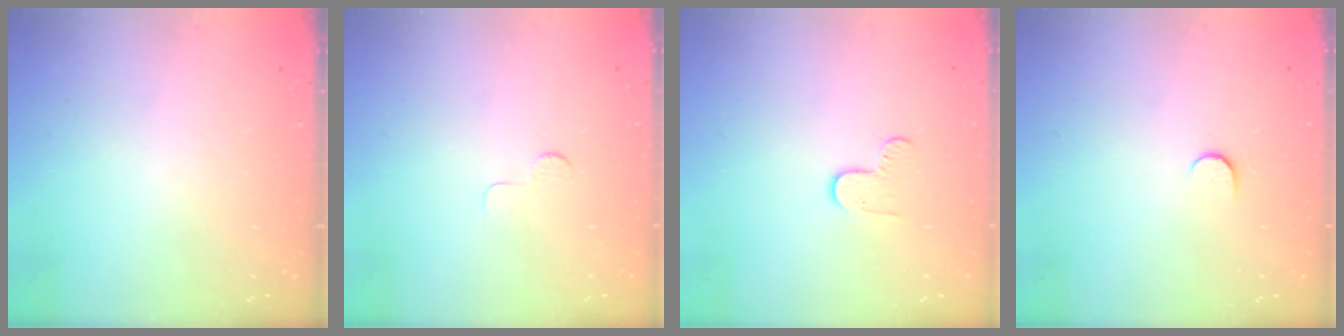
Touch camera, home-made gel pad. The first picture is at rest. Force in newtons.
{"total": 3.0, "press": 2.9, "slide": 0.3}
{"total": 6.4, "press": 6.4, "slide": 0.5}
{"total": 3.4, "press": 3.4, "slide": 0.4}